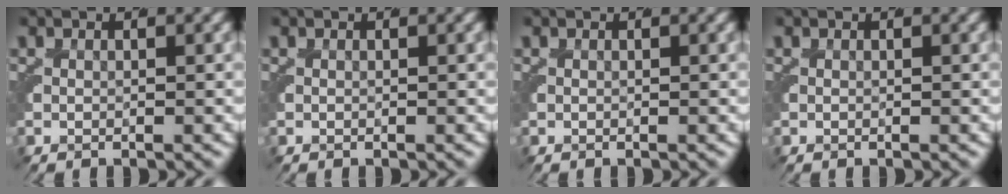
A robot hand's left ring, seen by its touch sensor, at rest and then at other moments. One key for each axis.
{"total": 0.0}
{"total": 0.0}
{"total": 0.0}